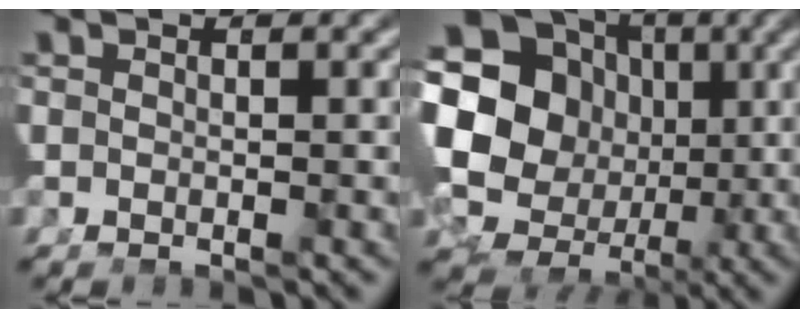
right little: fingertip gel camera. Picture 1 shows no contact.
{"total": 20.8, "force": [1.5, 17.8, 10.7], "torque": [-0.211, -0.020, 0.013]}